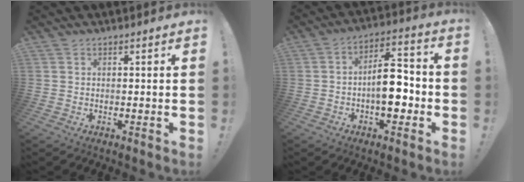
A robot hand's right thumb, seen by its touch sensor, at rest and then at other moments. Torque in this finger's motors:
{"motor_torque": [0.49, 1.13, 1.53, -0.45, 0.12]}